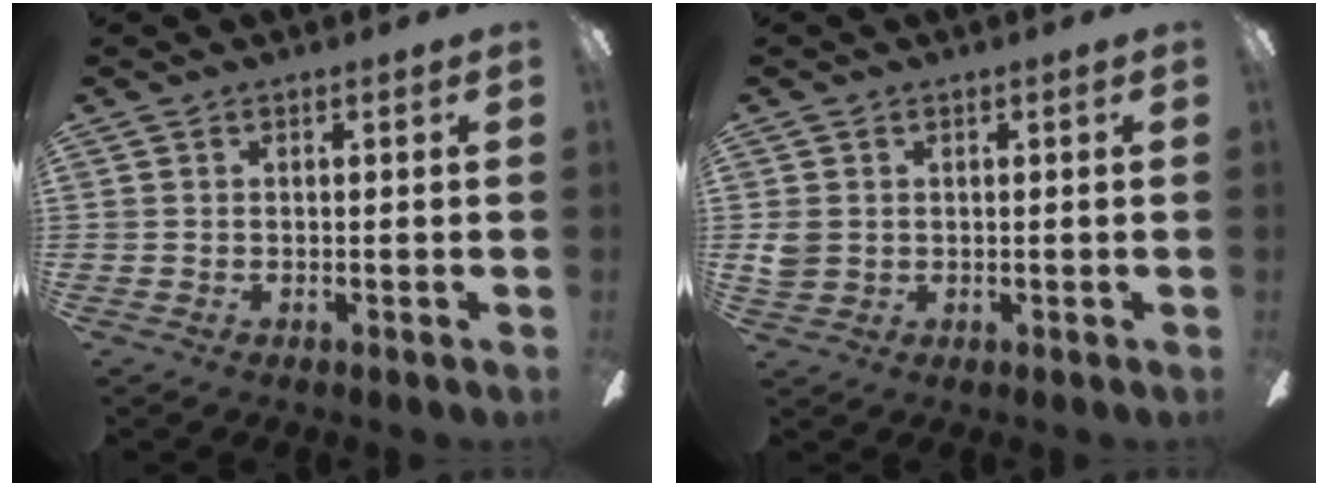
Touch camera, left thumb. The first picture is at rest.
{"total": 3.5, "force": [0.6, 3.2, 1.4], "torque": [-0.020, 0.005, 0.013]}